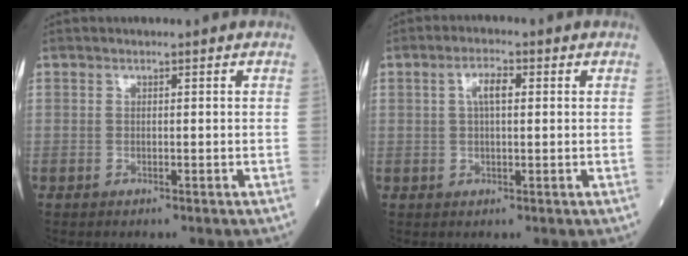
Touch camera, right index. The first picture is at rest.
{"total": 3.5, "force": [0.9, 1.1, 3.2], "torque": [-0.062, 0.010, 0.015]}